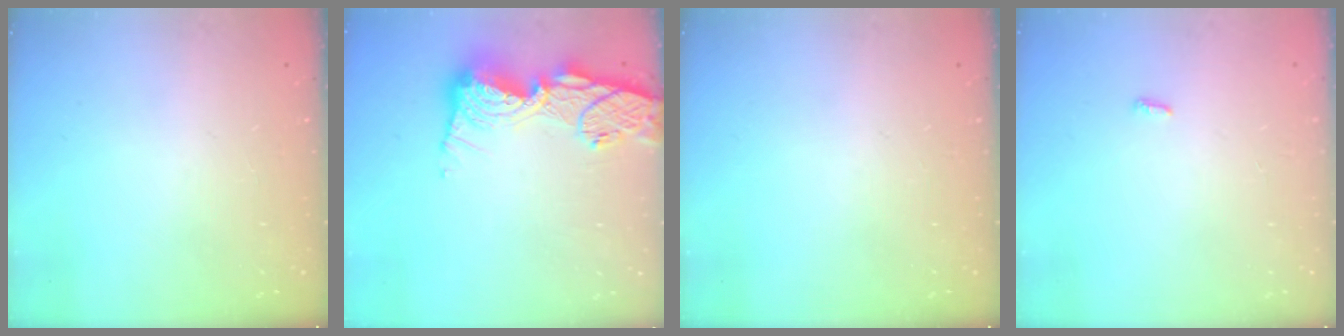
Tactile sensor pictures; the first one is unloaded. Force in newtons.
{"total": 16.5, "press": 16.4, "slide": 1.6}
{"total": 0.0}
{"total": 3.3, "press": 3.3, "slide": 0.6}